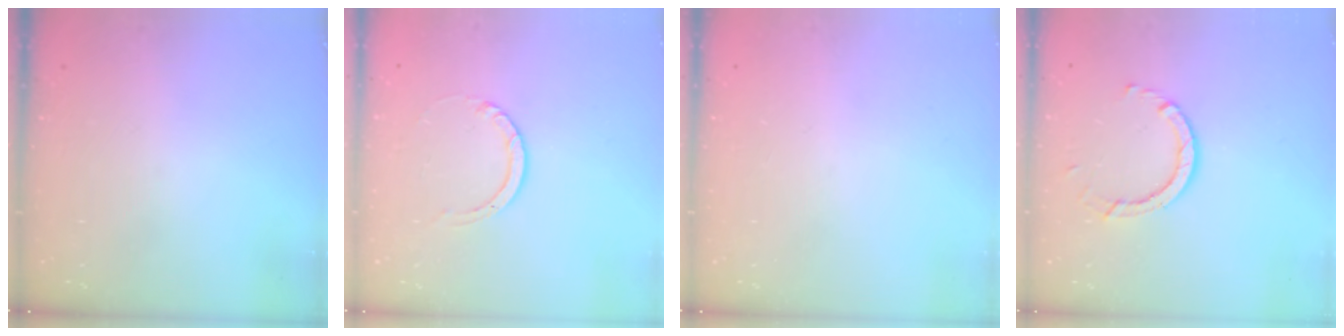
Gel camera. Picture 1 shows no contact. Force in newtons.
{"total": 3.0, "press": 3.0, "slide": 0.3}
{"total": 0.0}
{"total": 5.1, "press": 5.1, "slide": 0.3}